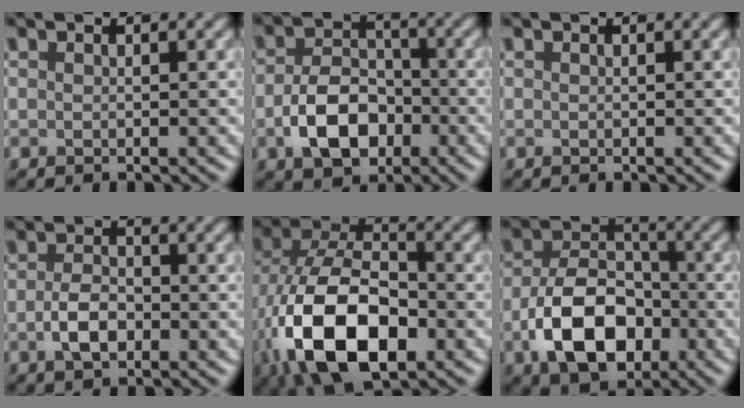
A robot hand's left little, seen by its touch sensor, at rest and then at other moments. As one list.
[{"total": 5.8, "force": [-2.1, 3.9, 3.8], "torque": [-0.072, -0.004, -0.037]}, {"total": 0.0}, {"total": 2.9, "force": [-1.0, 1.7, 2.1], "torque": [-0.043, -0.001, -0.021]}, {"total": 13.8, "force": [-5.0, 7.5, 10.4], "torque": [-0.214, -0.022, -0.091]}, {"total": 8.7, "force": [-3.1, 5.6, 6.0], "torque": [-0.114, -0.004, -0.055]}]